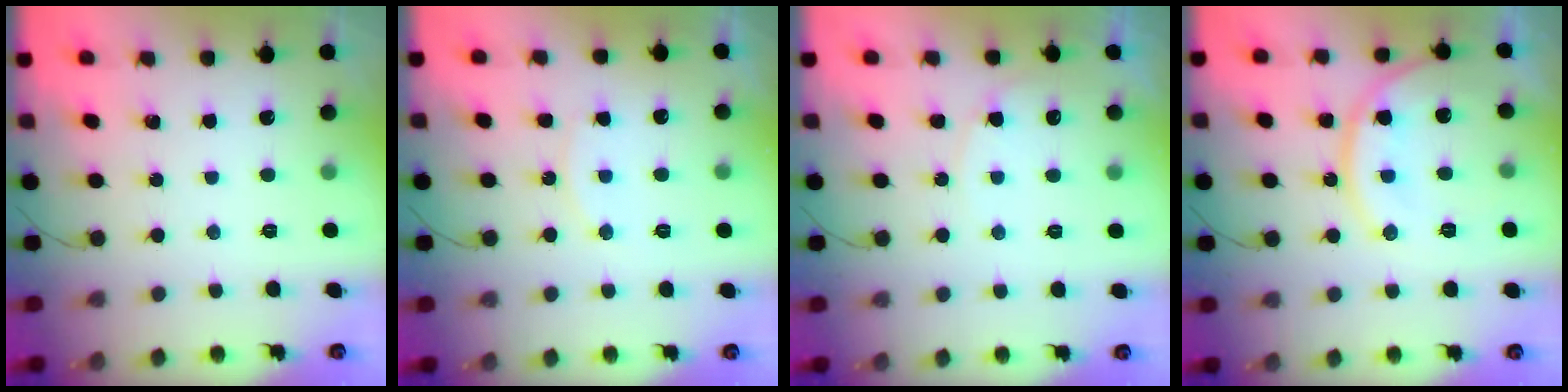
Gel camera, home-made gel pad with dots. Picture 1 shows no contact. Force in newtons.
{"total": 7.7, "press": 7.7, "slide": 0.4}
{"total": 6.1, "press": 6.0, "slide": 0.7}
{"total": 15.1, "press": 15.0, "slide": 1.7}